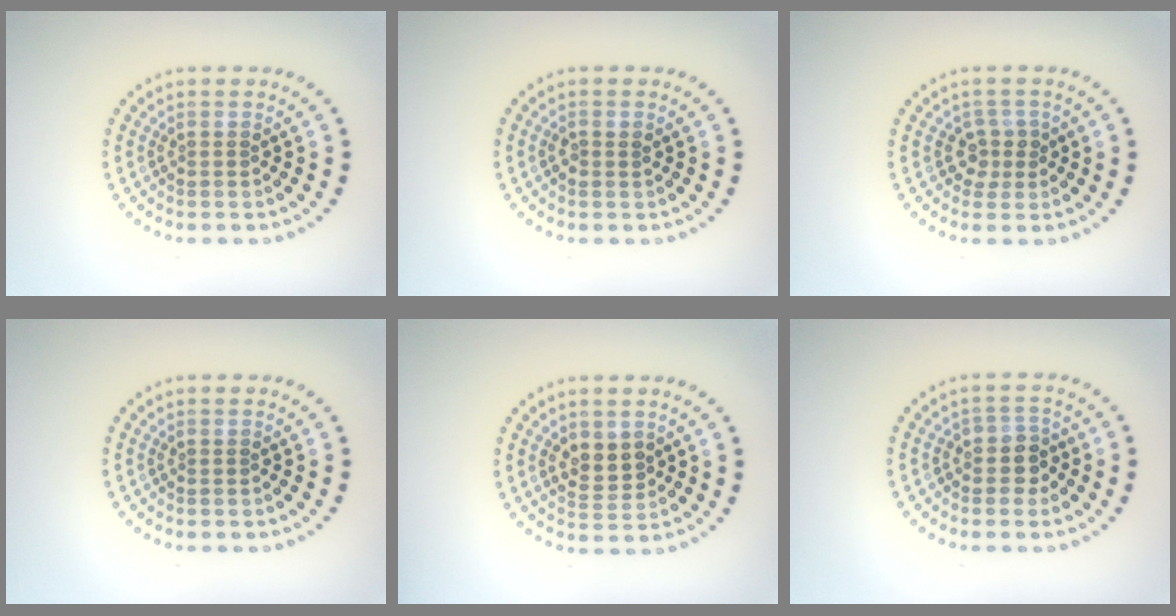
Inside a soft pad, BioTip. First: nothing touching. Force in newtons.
{"total": 0.8, "press": 0.7, "slide": 0.2}
{"total": 1.9, "press": 1.5, "slide": 1.1}
{"total": 0.0}
{"total": 2.5, "press": 2.4, "slide": 0.7}
{"total": 2.1, "press": 1.9, "slide": 0.9}